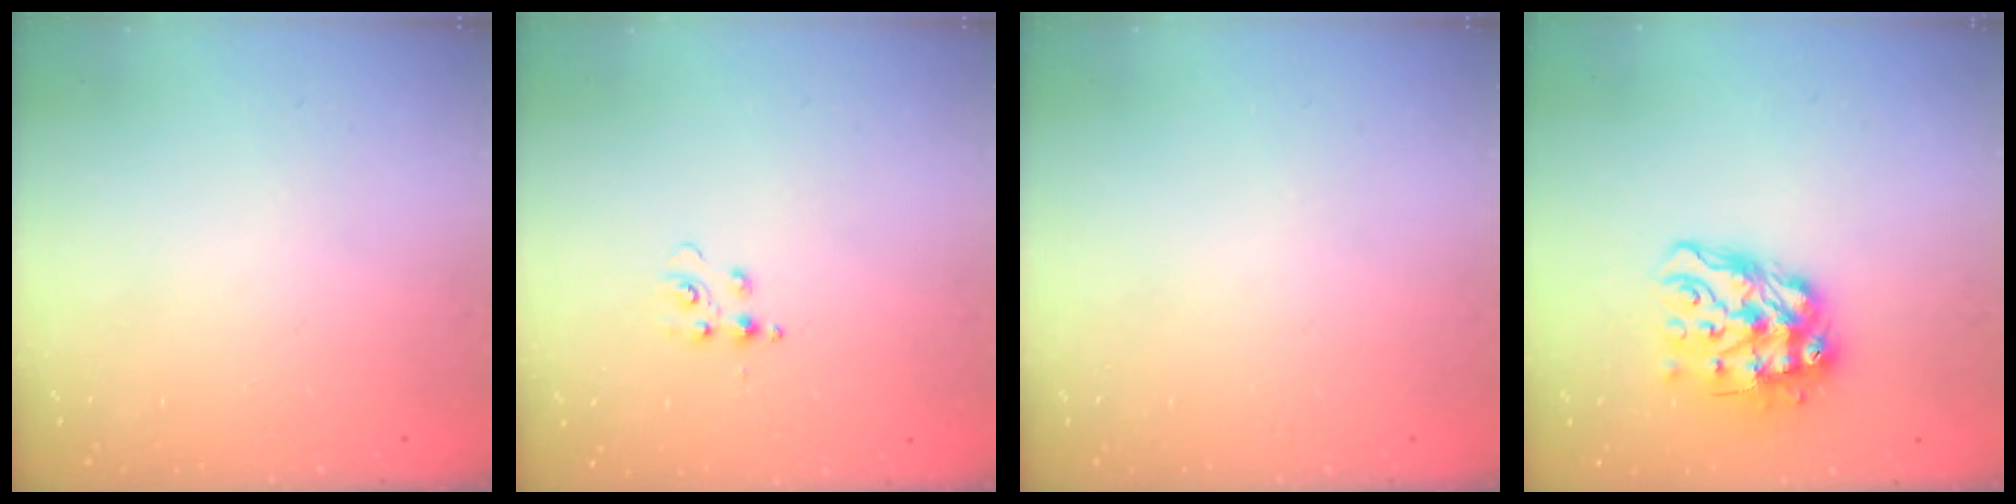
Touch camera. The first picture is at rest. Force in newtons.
{"total": 4.8, "press": 4.7, "slide": 1.1}
{"total": 0.0}
{"total": 13.2, "press": 13.2, "slide": 1.4}